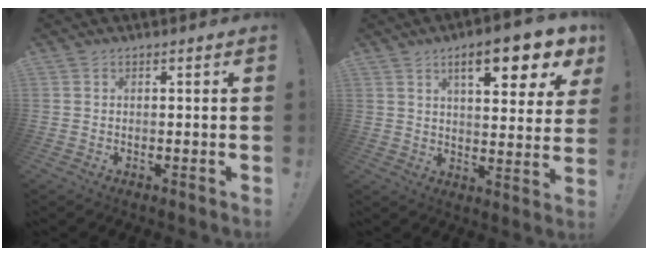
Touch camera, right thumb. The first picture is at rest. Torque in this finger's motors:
{"motor_torque": [0.35, 0.57, 1.49, 0.50, 0.06]}